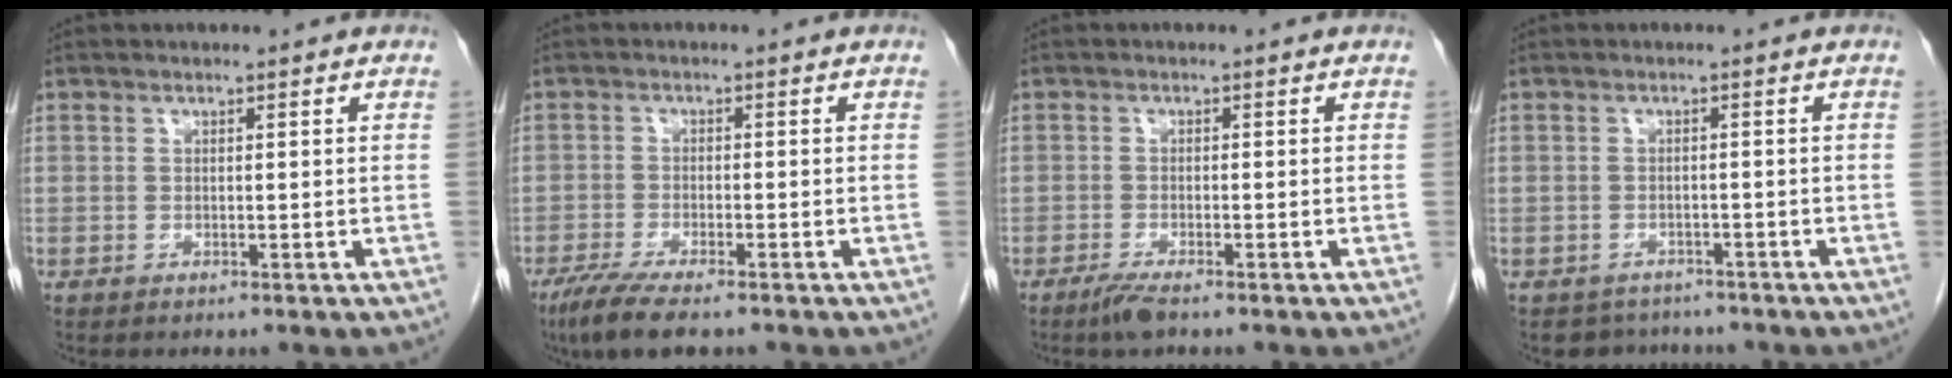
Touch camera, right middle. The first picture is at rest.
{"total": 7.0, "force": [-5.1, 1.1, 4.7], "torque": [-0.081, -0.017, -0.085]}
{"total": 2.5, "force": [-1.9, 0.2, 1.6], "torque": [-0.039, -0.006, -0.039]}
{"total": 4.1, "force": [-3.5, 2.1, 0.0], "torque": [0.000, 0.007, -0.049]}